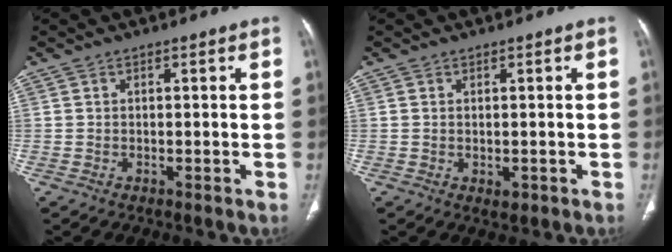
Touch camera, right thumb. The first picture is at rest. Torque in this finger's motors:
{"motor_torque": [-0.12, 0.05, -0.04, 0.02, 0.07]}